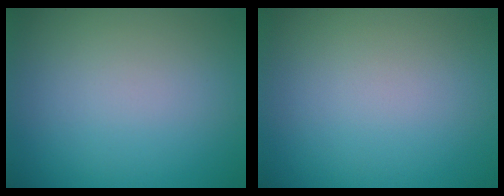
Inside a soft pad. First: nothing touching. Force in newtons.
{"total": 0.0}